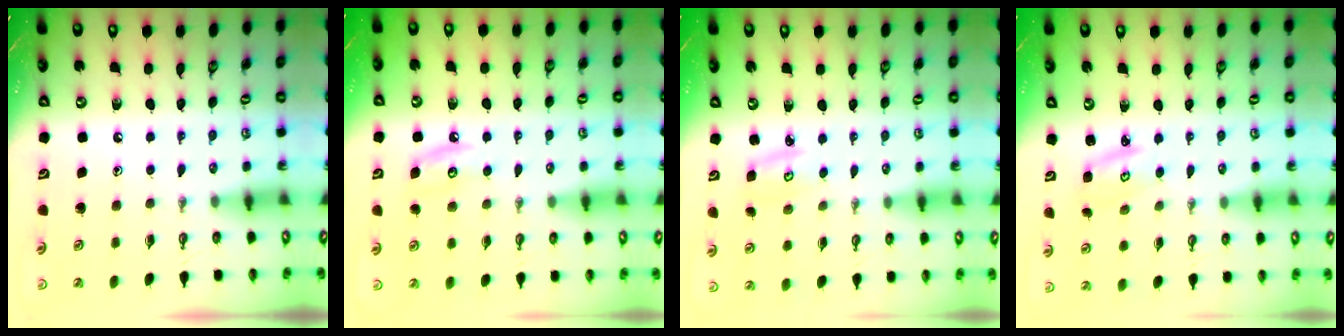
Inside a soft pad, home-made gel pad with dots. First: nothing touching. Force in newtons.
{"total": 6.5, "press": 6.5, "slide": 0.3}
{"total": 3.0, "press": 3.0, "slide": 0.3}
{"total": 2.8, "press": 2.8, "slide": 0.4}